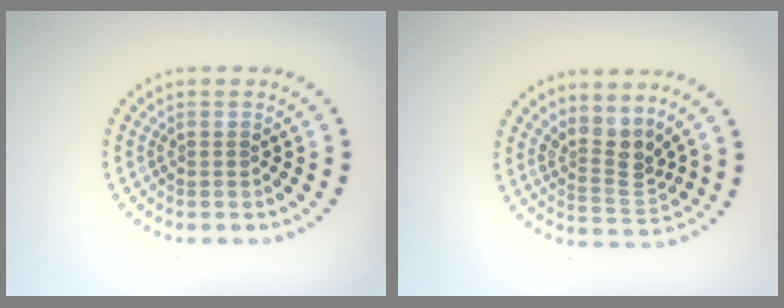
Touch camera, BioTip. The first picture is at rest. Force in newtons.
{"total": 3.1, "press": 2.2, "slide": 2.2}